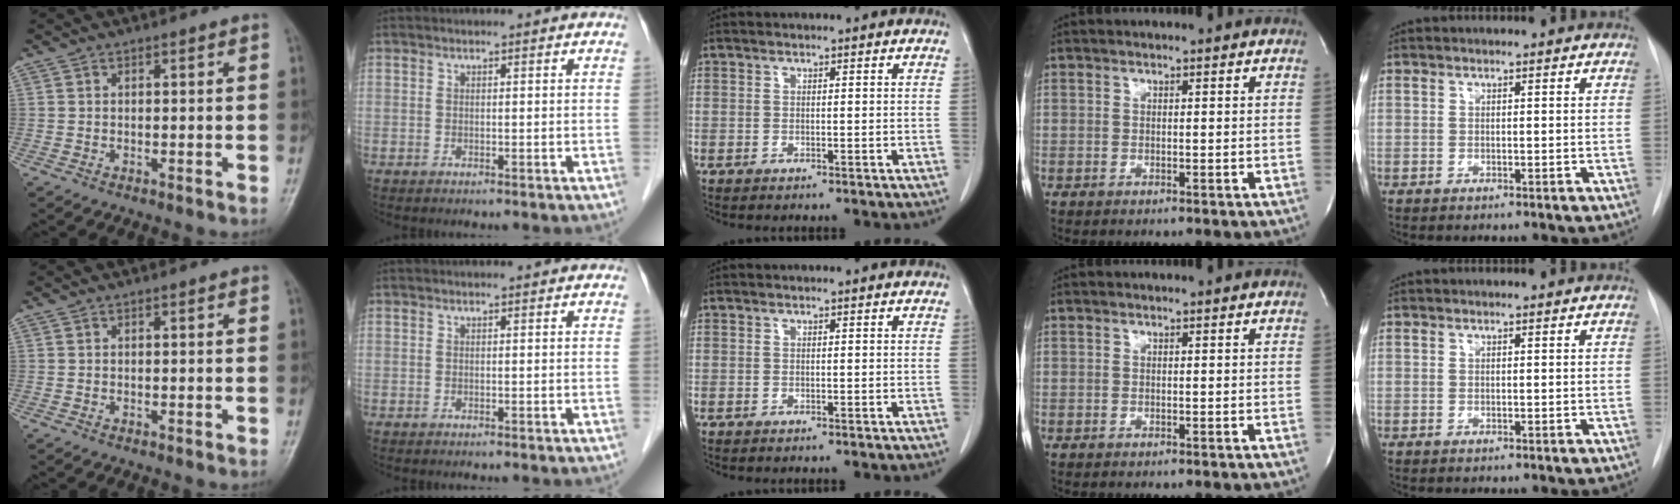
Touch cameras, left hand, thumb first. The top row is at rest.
{}